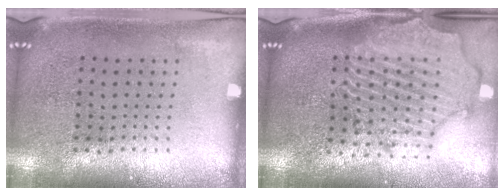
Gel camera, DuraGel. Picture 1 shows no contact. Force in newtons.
{"total": 2.8, "press": 2.5, "slide": 1.3}